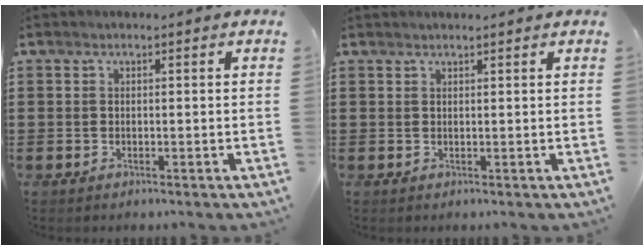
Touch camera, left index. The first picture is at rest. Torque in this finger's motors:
{"motor_torque": [0.02, 0.18, 0.13, 0.00]}